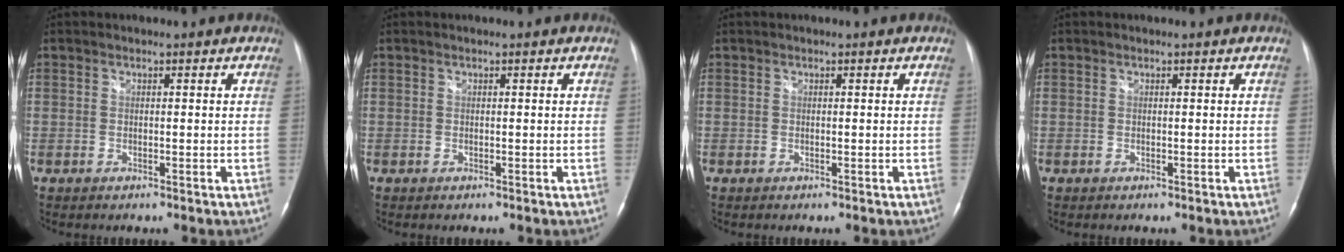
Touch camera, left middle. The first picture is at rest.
{"total": 0.0}
{"total": 0.0}
{"total": 0.0}